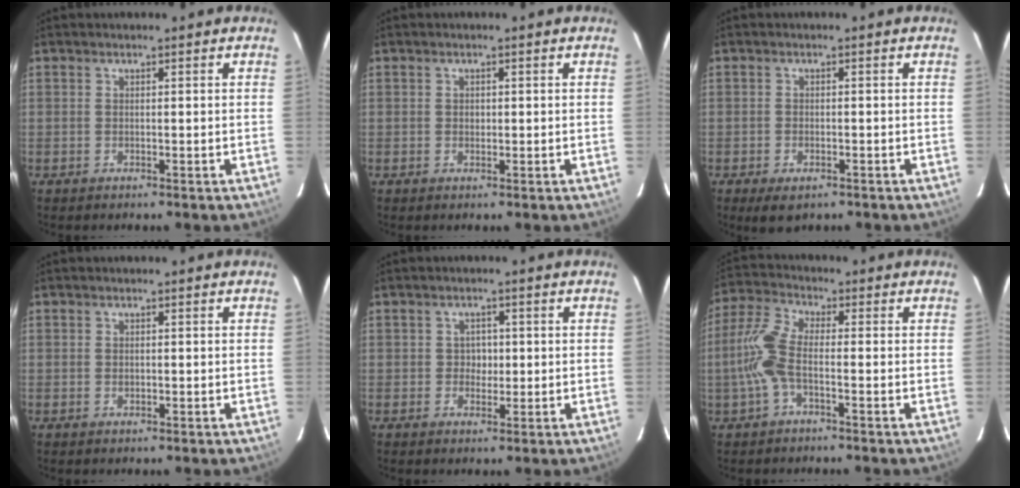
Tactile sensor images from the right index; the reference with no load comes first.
{"total": 0.9, "force": [0.0, 0.8, 0.3], "torque": [-0.003, 0.002, 0.001]}
{"total": 4.1, "force": [-2.6, 2.1, 2.4], "torque": [-0.054, -0.016, -0.040]}
{"total": 0.6, "force": [-0.1, 0.5, 0.3], "torque": [-0.005, 0.001, 0.000]}
{"total": 2.4, "force": [-0.1, 2.3, 0.6], "torque": [-0.007, 0.008, -0.003]}
{"total": 7.5, "force": [-2.0, 2.4, 6.8], "torque": [-0.167, 0.011, -0.045]}